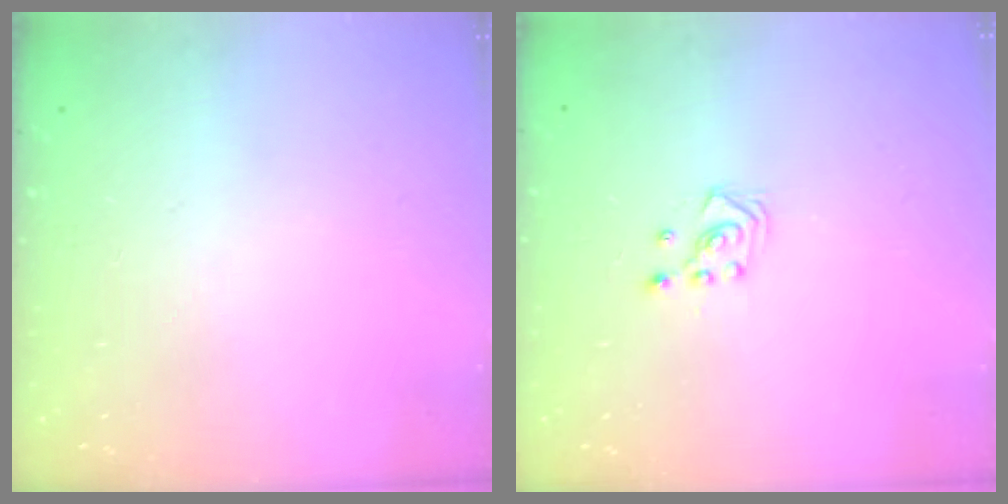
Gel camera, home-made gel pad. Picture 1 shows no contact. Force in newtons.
{"total": 2.9, "press": 2.9, "slide": 0.4}